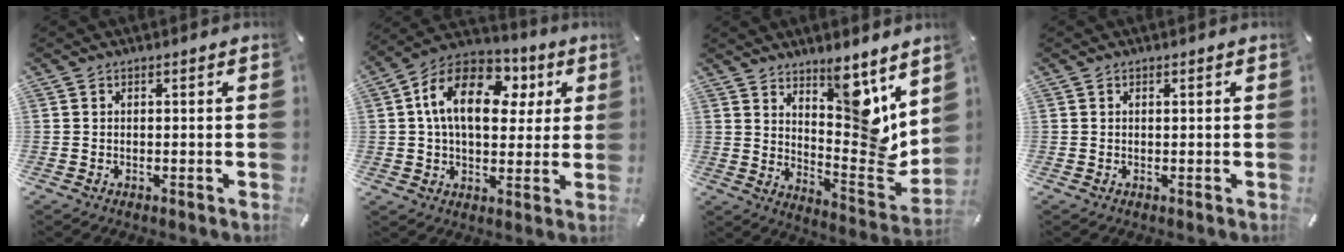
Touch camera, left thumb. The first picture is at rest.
{"total": 17.3, "force": [4.7, 11.5, 12.1], "torque": [-0.225, -0.002, 0.079]}
{"total": 12.3, "force": [7.8, 4.0, 8.7], "torque": [-0.095, -0.095, 0.136]}
{"total": 0.0}